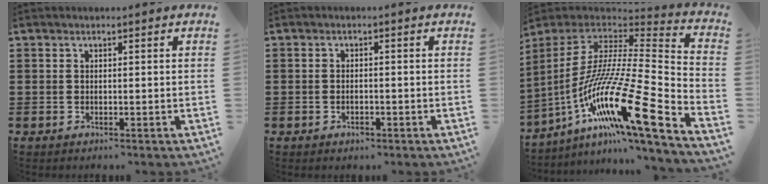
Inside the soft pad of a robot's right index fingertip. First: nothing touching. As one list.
[{"total": 1.2, "force": [-0.6, 0.5, 0.8], "torque": [-0.018, -0.004, -0.011]}, {"total": 19.2, "force": [-9.7, 2.5, 16.4], "torque": [-0.337, -0.011, -0.184]}]